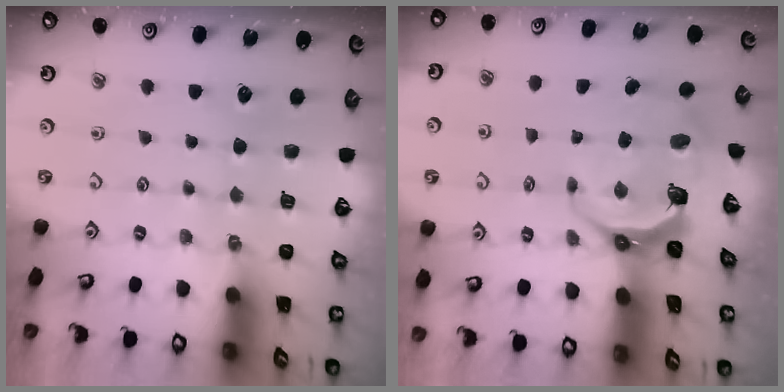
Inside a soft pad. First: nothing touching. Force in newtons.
{"total": 8.1, "press": 6.9, "slide": 4.2}